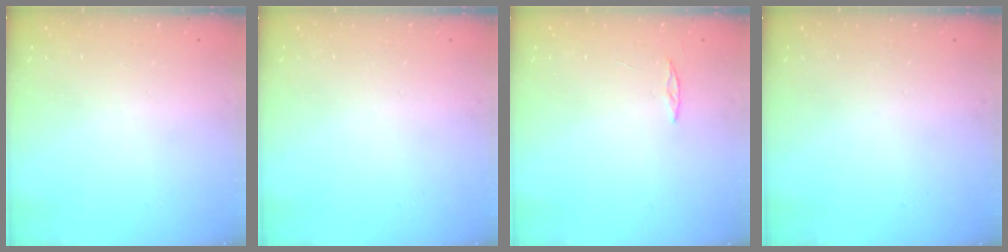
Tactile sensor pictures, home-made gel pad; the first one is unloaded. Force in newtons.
{"total": 0.0}
{"total": 2.0, "press": 2.0, "slide": 0.2}
{"total": 0.0}